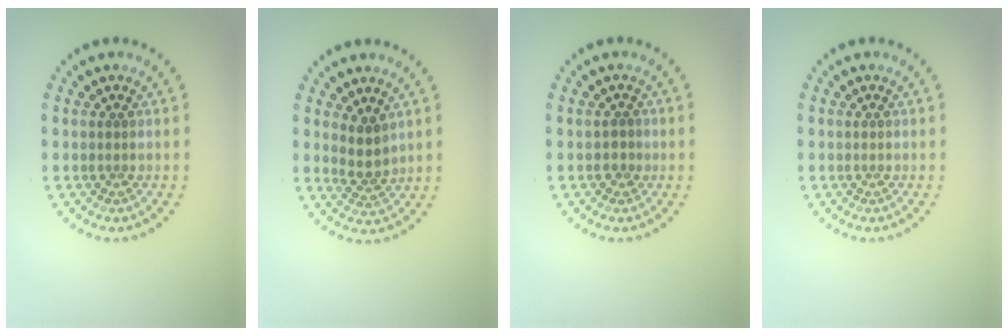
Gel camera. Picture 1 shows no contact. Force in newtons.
{"total": 2.2, "press": 1.8, "slide": 1.3}
{"total": 0.9, "press": 0.9, "slide": 0.4}
{"total": 0.0}